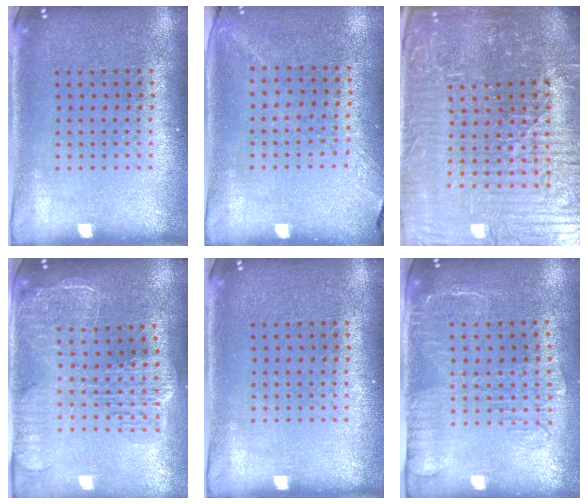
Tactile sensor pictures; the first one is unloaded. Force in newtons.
{"total": 1.3, "press": 1.0, "slide": 0.8}
{"total": 7.8, "press": 6.9, "slide": 3.5}
{"total": 2.7, "press": 2.3, "slide": 1.4}
{"total": 0.0}
{"total": 1.8, "press": 1.5, "slide": 0.9}